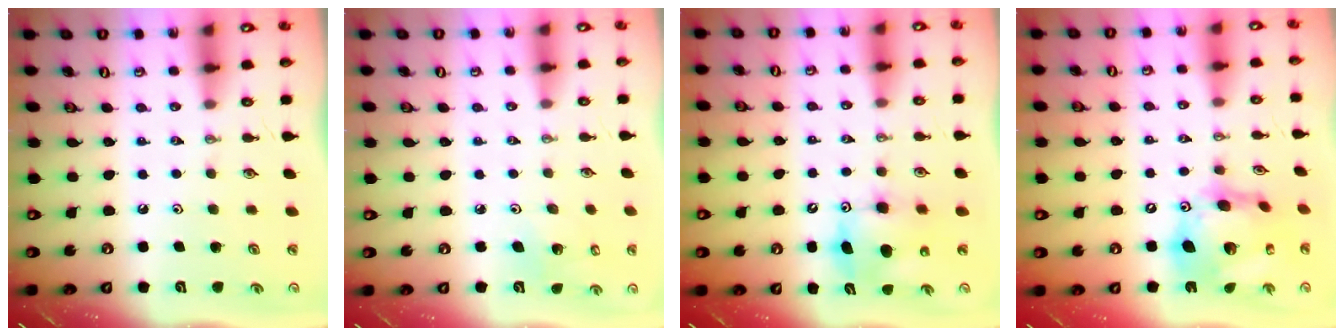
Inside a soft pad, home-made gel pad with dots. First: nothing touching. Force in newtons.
{"total": 3.5, "press": 3.4, "slide": 1.1}
{"total": 9.7, "press": 9.7, "slide": 0.4}
{"total": 20.0, "press": 19.9, "slide": 2.2}